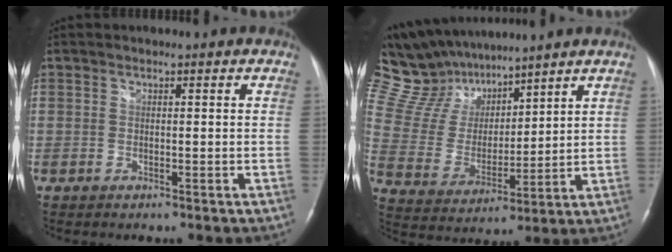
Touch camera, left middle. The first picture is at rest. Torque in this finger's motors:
{"motor_torque": [0.61, -0.80, -0.16, -0.13]}